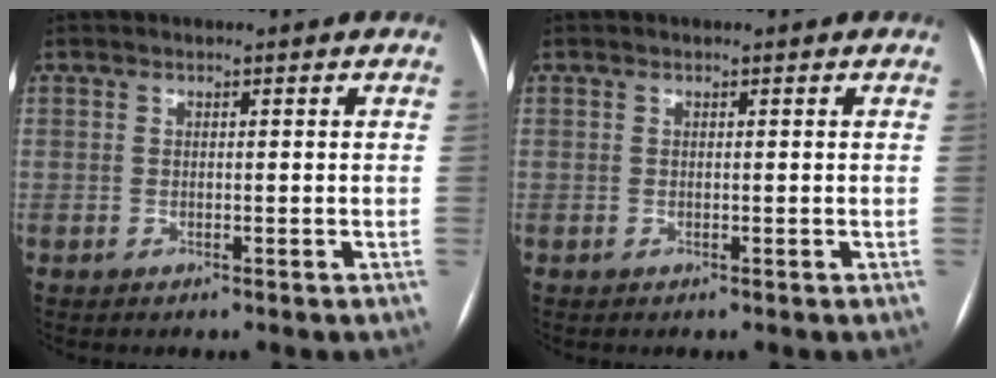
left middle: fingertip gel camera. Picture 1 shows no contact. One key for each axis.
{"total": 0.0}